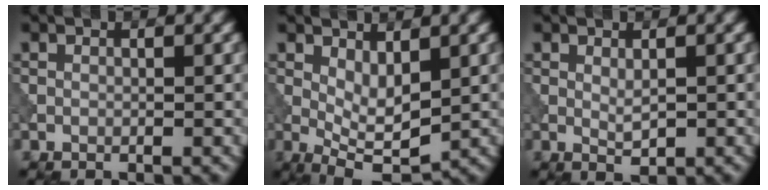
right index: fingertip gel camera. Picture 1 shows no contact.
{"total": 4.3, "force": [0.6, 1.9, 3.9], "torque": [-0.069, -0.009, 0.014]}
{"total": 1.3, "force": [0.4, 0.5, 1.1], "torque": [-0.024, -0.003, 0.011]}